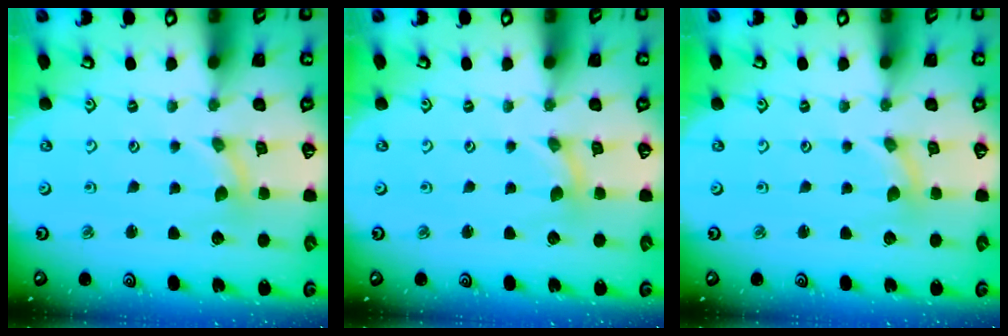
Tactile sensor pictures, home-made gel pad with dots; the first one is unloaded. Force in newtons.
{"total": 0.0}
{"total": 0.0}